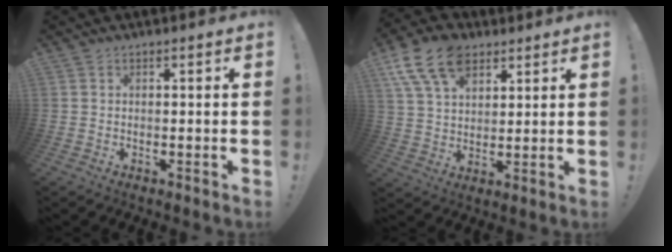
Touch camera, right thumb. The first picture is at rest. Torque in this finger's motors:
{"motor_torque": [-0.44, 1.26, 0.41, -0.13, 0.17]}